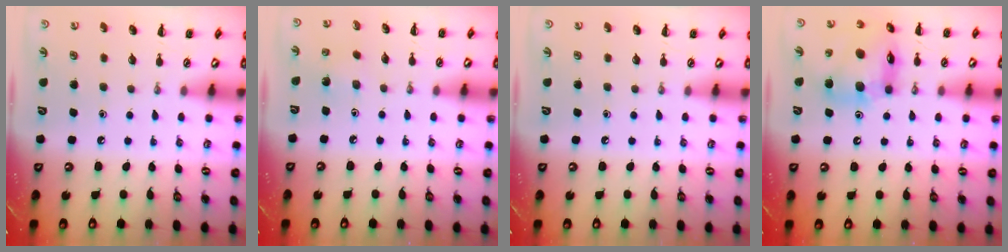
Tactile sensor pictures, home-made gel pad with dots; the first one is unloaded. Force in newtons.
{"total": 1.8, "press": 1.7, "slide": 0.6}
{"total": 0.0}
{"total": 13.7, "press": 13.2, "slide": 3.8}